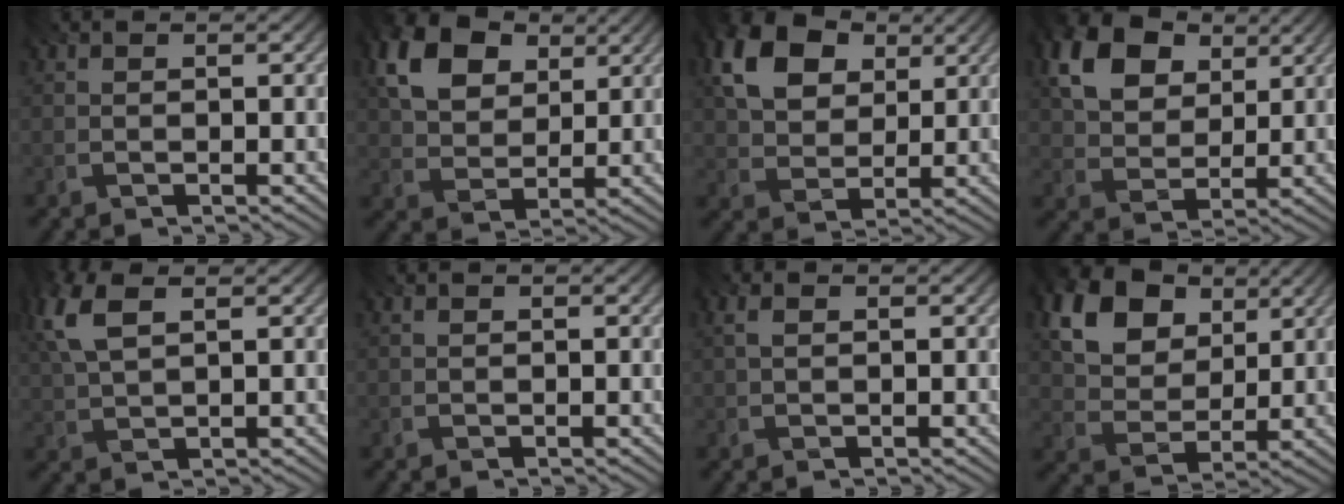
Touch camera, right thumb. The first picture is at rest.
{"total": 10.5, "force": [4.5, 6.9, 6.5], "torque": [-0.147, 0.018, 0.057]}
{"total": 11.9, "force": [5.0, 8.0, 7.2], "torque": [-0.160, 0.023, 0.070]}
{"total": 12.2, "force": [5.5, 8.2, 7.2], "torque": [-0.164, 0.016, 0.088]}
{"total": 7.1, "force": [2.4, 3.2, 5.8], "torque": [-0.168, 0.012, 0.048]}
{"total": 0.0}
{"total": 1.5, "force": [0.1, 0.8, 1.2], "torque": [-0.031, 0.002, 0.002]}
{"total": 18.1, "force": [8.7, 12.9, 9.3], "torque": [-0.233, 0.036, 0.181]}